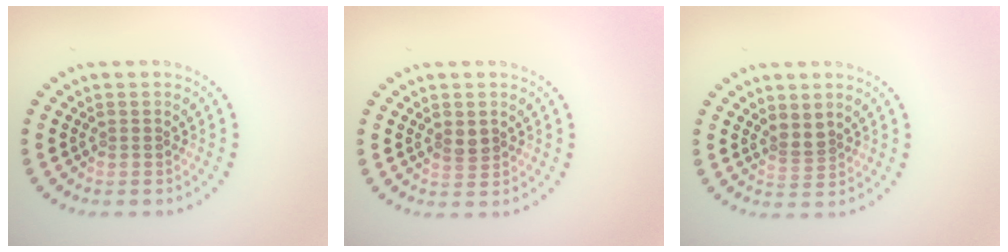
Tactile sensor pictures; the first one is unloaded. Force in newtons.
{"total": 1.2, "press": 1.2, "slide": 0.3}
{"total": 1.8, "press": 1.3, "slide": 1.2}